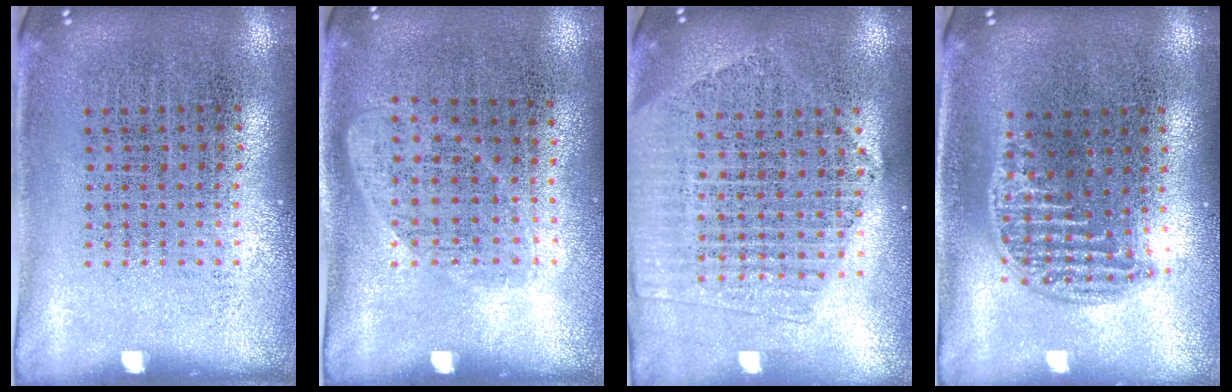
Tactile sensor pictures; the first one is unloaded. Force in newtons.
{"total": 1.2, "press": 1.0, "slide": 0.6}
{"total": 2.1, "press": 1.9, "slide": 0.8}
{"total": 1.2, "press": 1.1, "slide": 0.5}